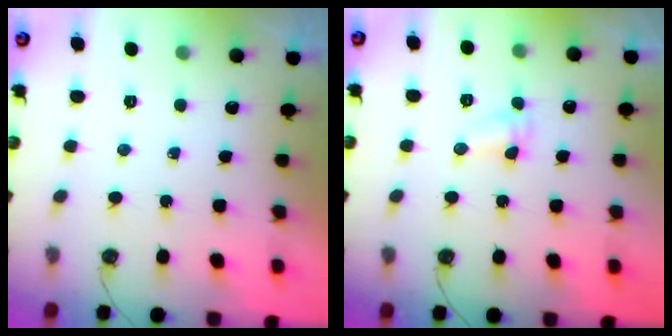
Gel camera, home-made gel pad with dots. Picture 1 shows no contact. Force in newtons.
{"total": 3.6, "press": 3.5, "slide": 0.6}